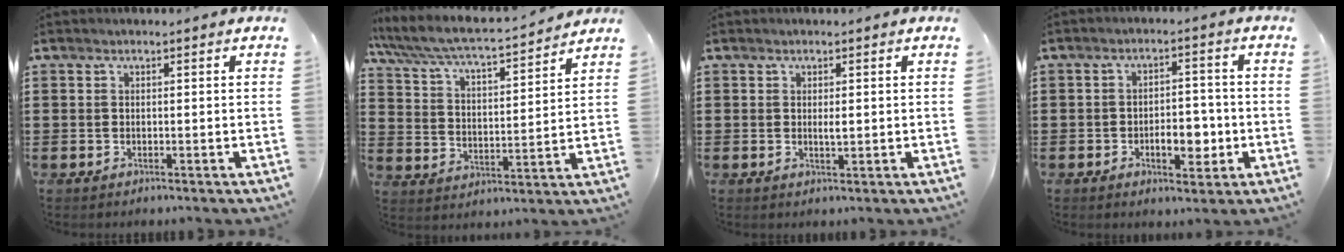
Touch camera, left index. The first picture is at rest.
{"total": 6.0, "force": [5.5, 0.4, 2.3], "torque": [-0.071, -0.038, 0.089]}
{"total": 1.4, "force": [0.1, 0.4, 1.3], "torque": [-0.025, 0.000, 0.002]}
{"total": 6.0, "force": [-1.8, 3.2, 4.8], "torque": [-0.075, 0.007, -0.034]}